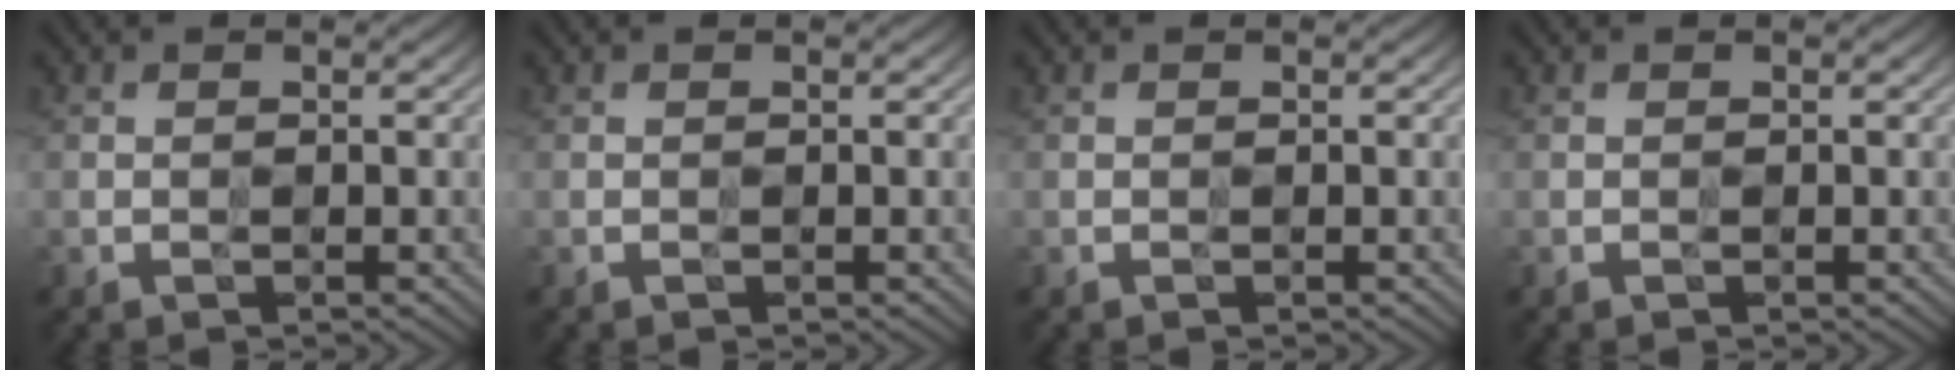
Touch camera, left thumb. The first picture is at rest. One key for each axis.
{"total": 0.0}
{"total": 0.0}
{"total": 0.0}